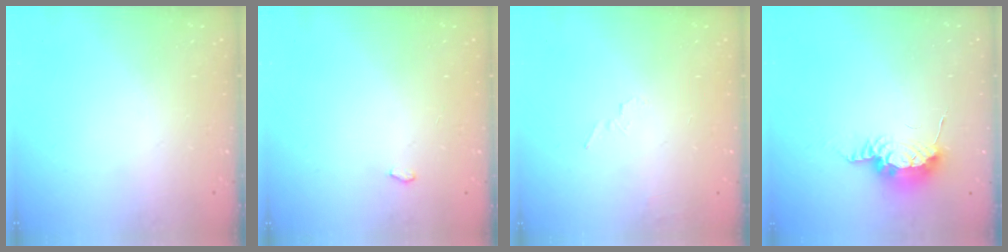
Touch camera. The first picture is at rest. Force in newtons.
{"total": 2.6, "press": 2.2, "slide": 1.3}
{"total": 4.3, "press": 3.9, "slide": 1.8}
{"total": 12.1, "press": 10.0, "slide": 6.8}